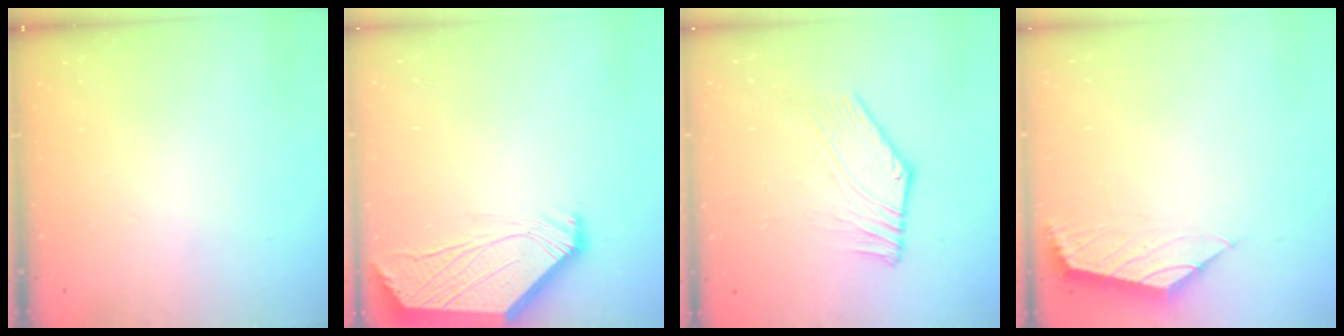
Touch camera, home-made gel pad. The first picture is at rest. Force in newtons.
{"total": 2.5, "press": 2.4, "slide": 0.6}
{"total": 0.6, "press": 0.2, "slide": 0.6}
{"total": 1.6, "press": 1.5, "slide": 0.5}